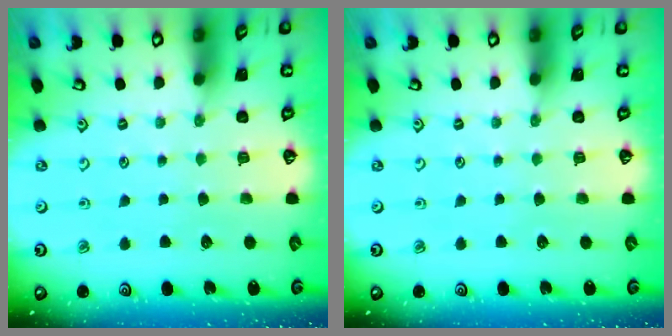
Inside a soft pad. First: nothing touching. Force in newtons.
{"total": 0.0}